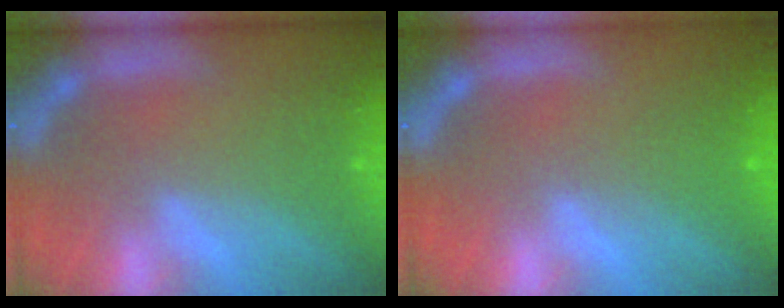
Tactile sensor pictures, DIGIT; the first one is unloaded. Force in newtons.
{"total": 1.9}